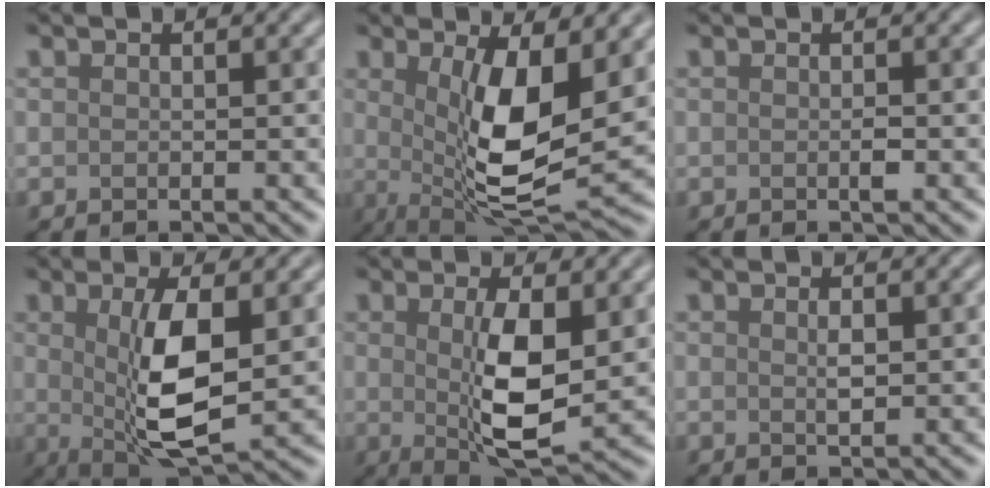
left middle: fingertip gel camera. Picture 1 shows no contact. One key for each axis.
{"total": 8.7, "fx": 0.8, "fy": 2.8, "fz": 8.3, "tx": -0.150, "ty": -0.018, "tz": 0.018}
{"total": 0.6, "fx": -0.2, "fy": 0.0, "fz": 0.6, "tx": -0.015, "ty": -0.001, "tz": -0.005}
{"total": 6.9, "fx": 0.3, "fy": 2.2, "fz": 6.5, "tx": -0.122, "ty": -0.009, "tz": 0.010}
{"total": 6.1, "fx": 0.2, "fy": 1.8, "fz": 5.8, "tx": -0.107, "ty": -0.011, "tz": 0.008}
{"total": 0.9, "fx": 0.2, "fy": 0.1, "fz": 0.8, "tx": -0.021, "ty": -0.001, "tz": 0.004}